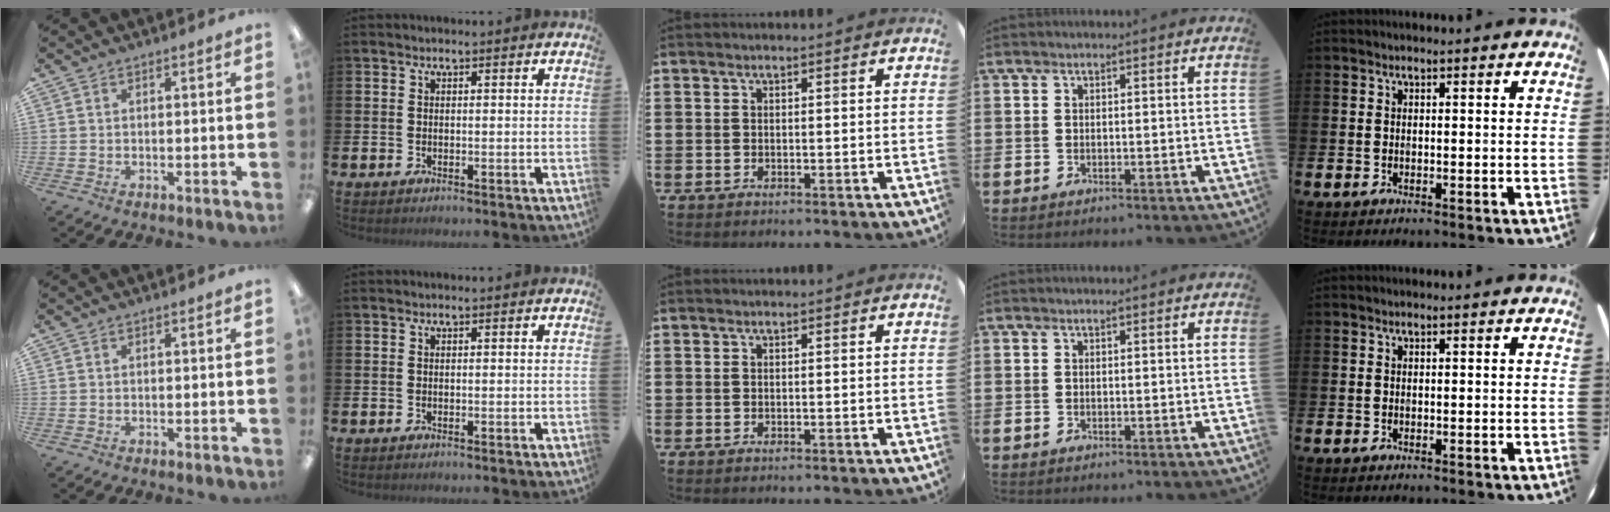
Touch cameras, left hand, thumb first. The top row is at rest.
{}